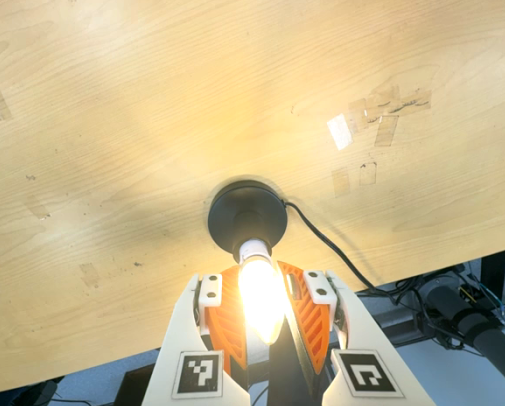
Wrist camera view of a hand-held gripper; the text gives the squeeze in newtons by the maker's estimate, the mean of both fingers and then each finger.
{"total": 15.1, "left": 14.5, "right": 15.7}